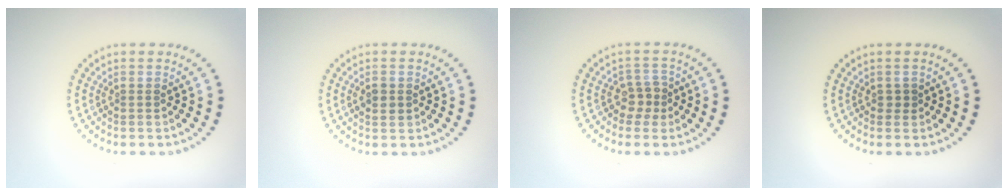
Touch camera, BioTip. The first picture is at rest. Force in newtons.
{"total": 1.1, "press": 1.1, "slide": 0.1}
{"total": 1.9, "press": 1.5, "slide": 1.2}
{"total": 0.7, "press": 0.6, "slide": 0.2}